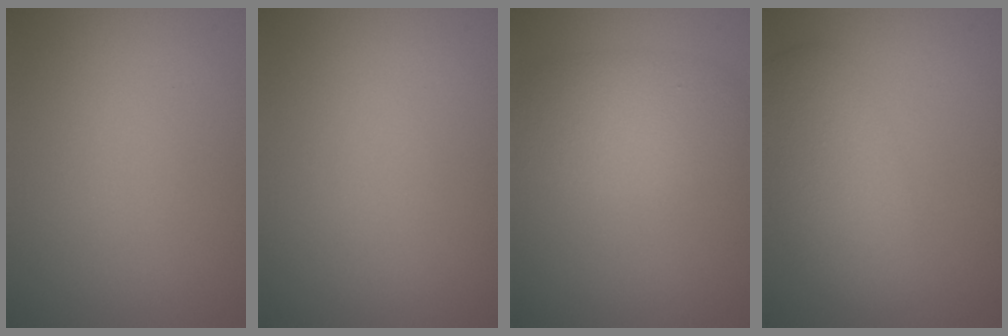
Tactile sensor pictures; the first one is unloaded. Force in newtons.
{"total": 0.0}
{"total": 4.4, "press": 4.4, "slide": 0.1}
{"total": 5.7, "press": 5.7, "slide": 0.1}